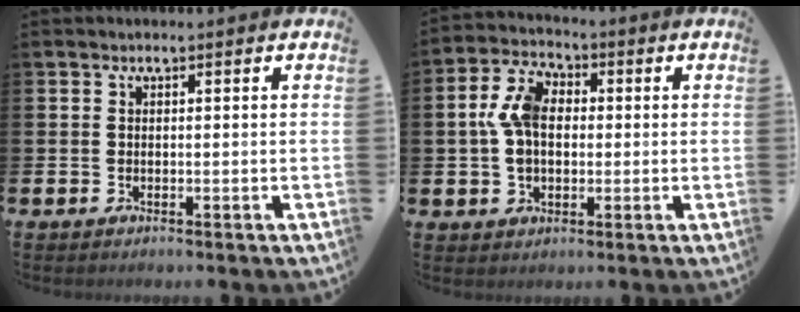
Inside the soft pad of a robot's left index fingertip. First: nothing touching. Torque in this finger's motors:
{"motor_torque": [1.46, 0.18, 0.19, 0.02]}